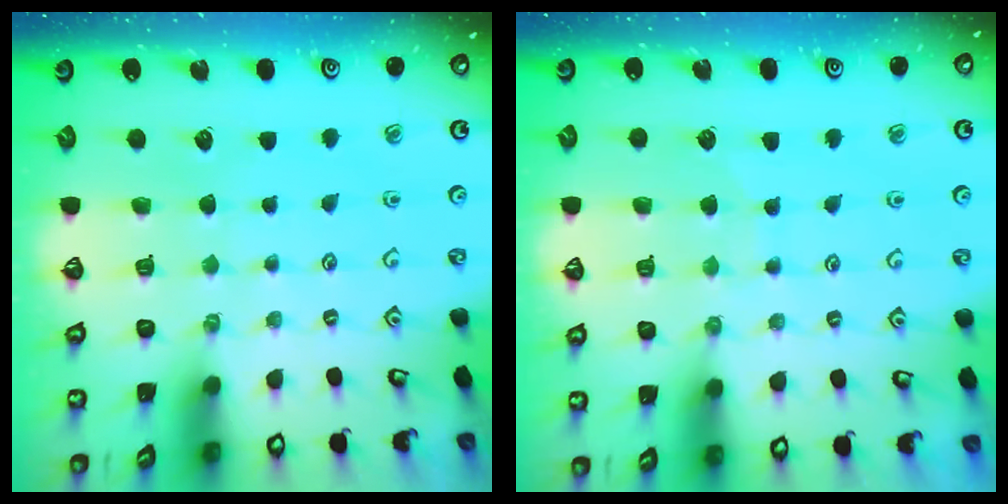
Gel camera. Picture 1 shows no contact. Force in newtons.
{"total": 5.9, "press": 5.9, "slide": 0.4}